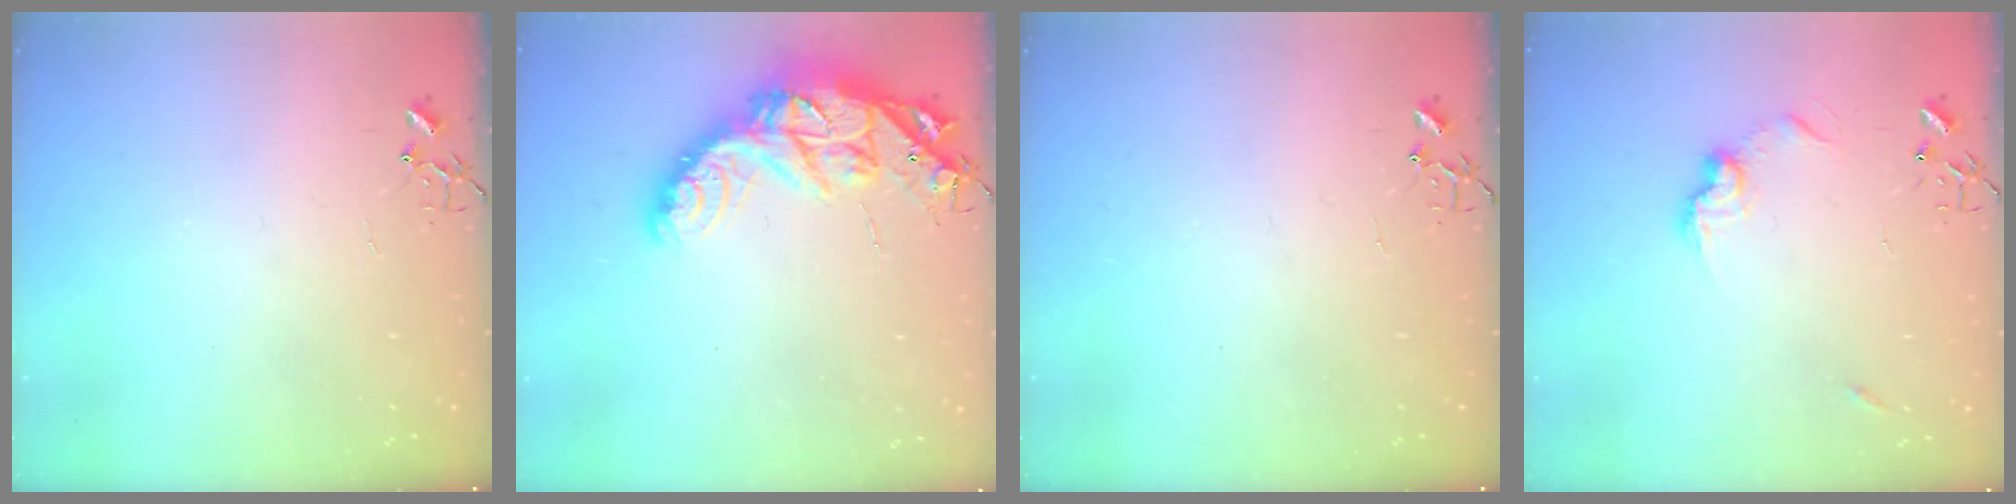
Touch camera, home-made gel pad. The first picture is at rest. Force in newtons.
{"total": 19.5, "press": 19.4, "slide": 1.3}
{"total": 0.0}
{"total": 8.8, "press": 8.8, "slide": 0.4}